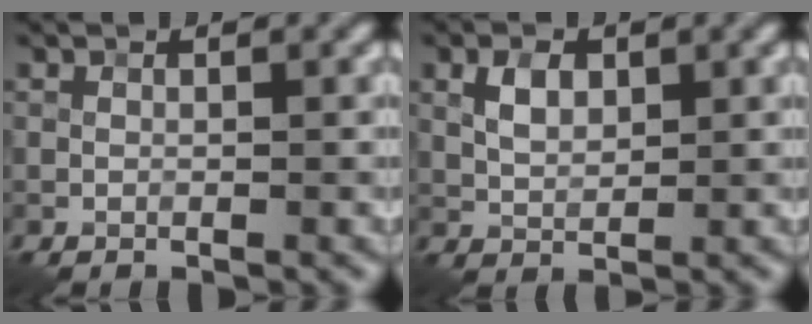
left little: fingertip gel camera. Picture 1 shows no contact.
{"total": 2.6, "force": [0.8, 1.6, 1.8], "torque": [-0.036, 0.001, 0.015]}